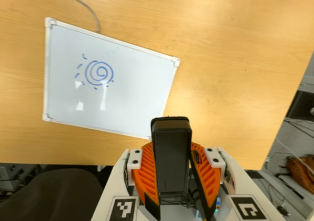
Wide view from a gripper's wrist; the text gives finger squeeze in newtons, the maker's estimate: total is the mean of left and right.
{"total": 7.8, "left": 7.0, "right": 8.6}